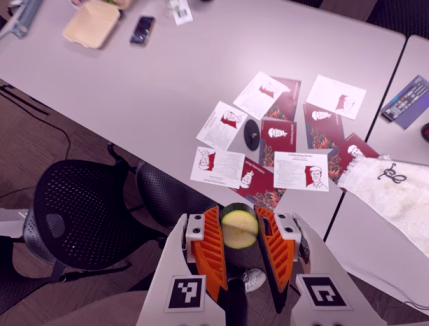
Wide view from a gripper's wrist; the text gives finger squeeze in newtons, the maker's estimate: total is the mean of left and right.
{"total": 10.8, "left": 10.7, "right": 10.9}